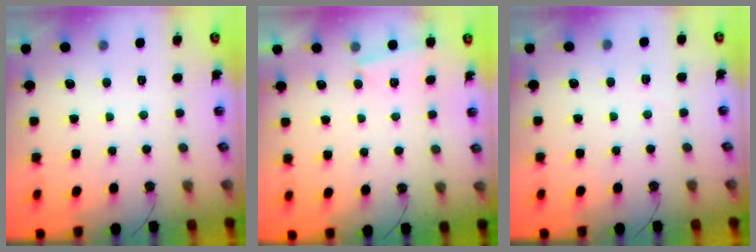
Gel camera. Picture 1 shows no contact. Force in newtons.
{"total": 2.1, "press": 2.1, "slide": 0.5}
{"total": 2.6, "press": 2.5, "slide": 0.7}